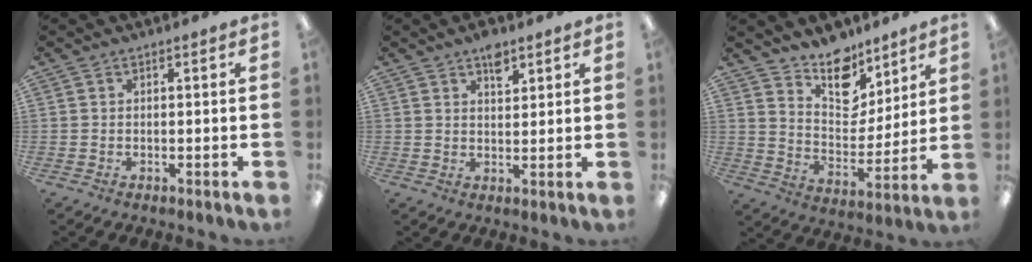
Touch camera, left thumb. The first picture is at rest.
{"total": 4.9, "force": [3.3, 2.4, 2.6], "torque": [-0.026, -0.016, 0.054]}
{"total": 12.9, "force": [10.2, 6.7, 4.0], "torque": [-0.057, -0.078, 0.190]}